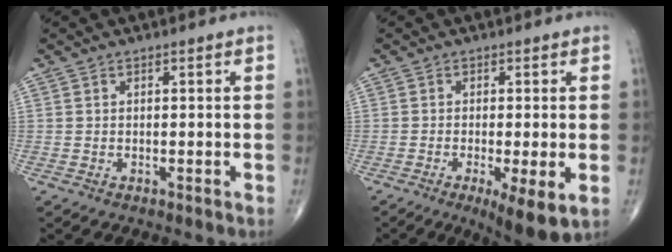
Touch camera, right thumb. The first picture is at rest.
{"total": 7.6, "force": [-2.5, 1.7, 7.0], "torque": [-0.111, -0.020, -0.039]}